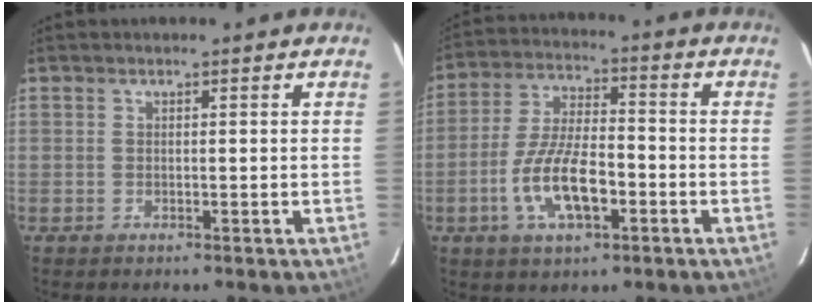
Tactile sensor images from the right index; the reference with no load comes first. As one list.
[{"total": 11.8, "force": [-4.3, 4.5, 10.1], "torque": [-0.207, -0.002, -0.077]}]